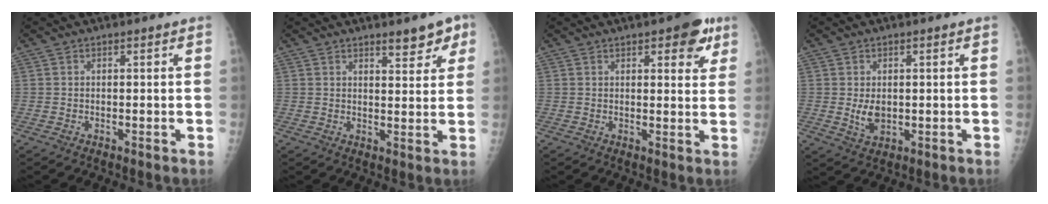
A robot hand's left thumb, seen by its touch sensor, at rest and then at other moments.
{"total": 5.4, "force": [3.5, 2.1, 3.5], "torque": [-0.023, -0.019, 0.044]}
{"total": 7.0, "force": [3.7, 2.8, 5.2], "torque": [-0.039, -0.012, 0.038]}
{"total": 3.7, "force": [0.0, 2.5, 2.7], "torque": [-0.040, -0.007, 0.008]}